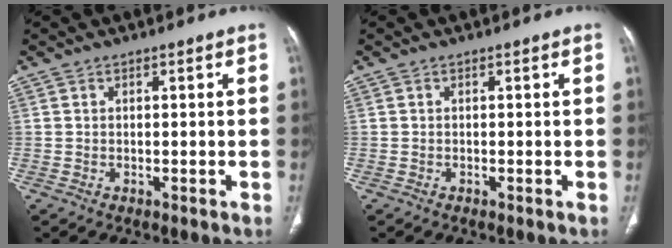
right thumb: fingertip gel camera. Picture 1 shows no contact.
{"total": 0.0}